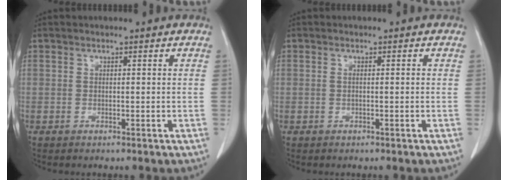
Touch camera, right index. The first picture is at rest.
{"total": 0.8, "force": [-0.1, 0.1, 0.8], "torque": [-0.015, 0.000, 0.000]}